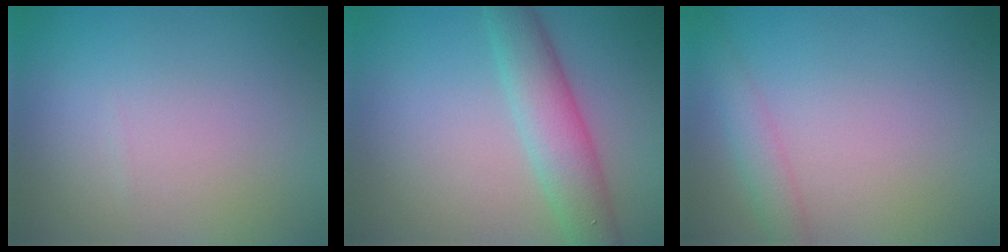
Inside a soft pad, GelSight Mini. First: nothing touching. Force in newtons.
{"total": 4.8, "press": 4.8, "slide": 0.1}
{"total": 2.0, "press": 2.0, "slide": 0.0}